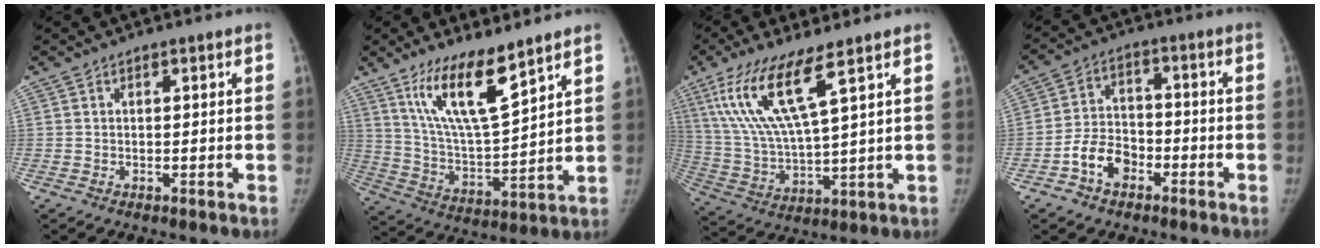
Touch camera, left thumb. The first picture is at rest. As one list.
[{"total": 13.5, "force": [9.0, 2.9, 9.6], "torque": [-0.161, -0.064, 0.181]}, {"total": 14.2, "force": [7.4, 2.8, 11.8], "torque": [-0.254, -0.035, 0.153]}, {"total": 7.7, "force": [-4.0, 5.3, 4.0], "torque": [-0.058, 0.032, -0.074]}]